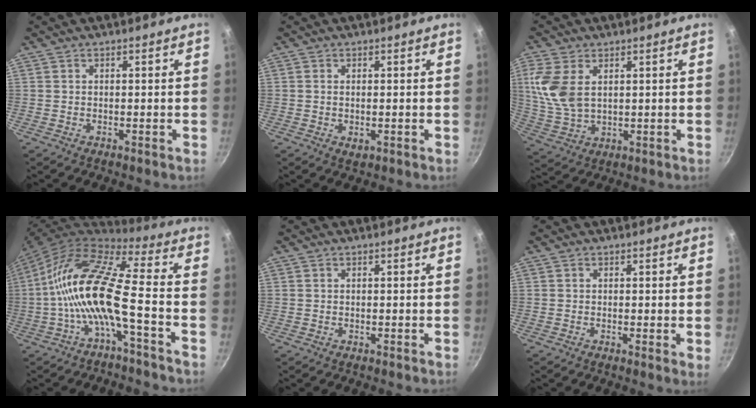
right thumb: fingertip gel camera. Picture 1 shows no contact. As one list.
[{"total": 1.7, "force": [-0.1, 0.9, 1.4], "torque": [-0.023, -0.003, 0.001]}, {"total": 10.0, "force": [2.8, 6.1, 7.4], "torque": [-0.155, -0.009, 0.065]}, {"total": 15.2, "force": [-3.6, 3.5, 14.3], "torque": [-0.286, 0.047, -0.078]}, {"total": 0.0}, {"total": 1.0, "force": [0.1, 0.1, 1.0], "torque": [-0.014, -0.007, -0.002]}]